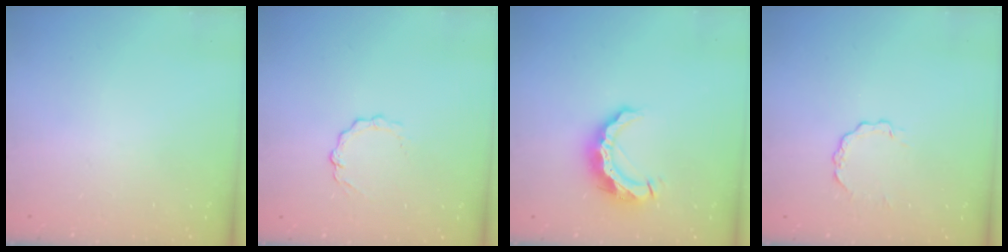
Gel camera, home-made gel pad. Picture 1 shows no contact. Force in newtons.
{"total": 3.6, "press": 3.6, "slide": 0.3}
{"total": 10.6, "press": 10.6, "slide": 0.8}
{"total": 2.7, "press": 2.7, "slide": 0.3}